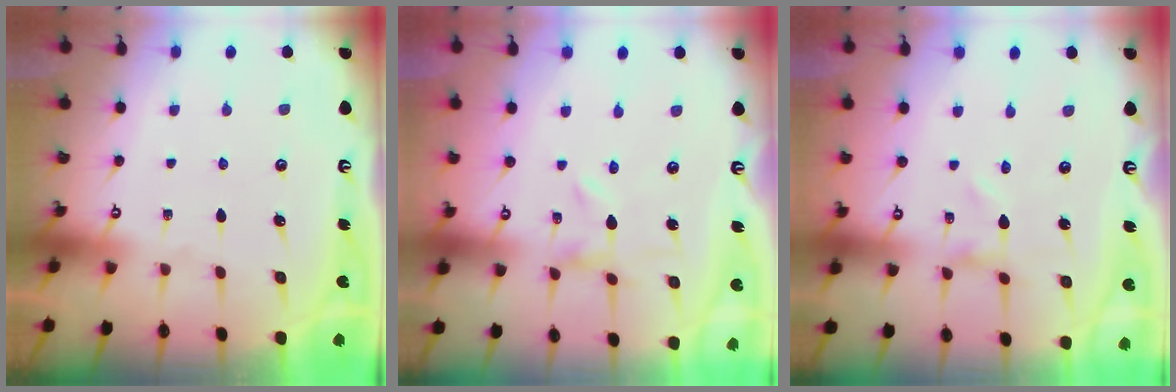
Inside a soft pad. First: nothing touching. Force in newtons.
{"total": 0.0}
{"total": 0.0}